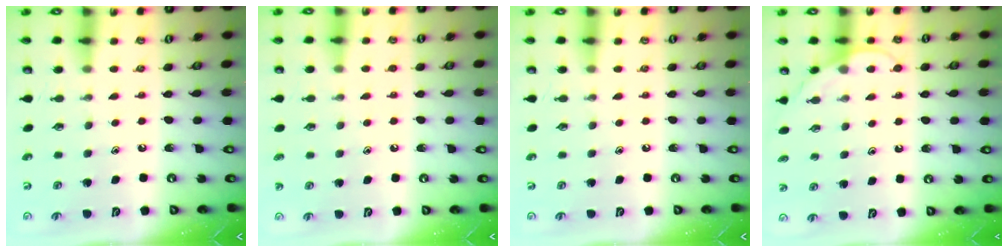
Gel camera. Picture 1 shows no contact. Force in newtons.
{"total": 1.7, "press": 1.7, "slide": 0.1}
{"total": 0.0}
{"total": 6.5, "press": 6.5, "slide": 0.5}